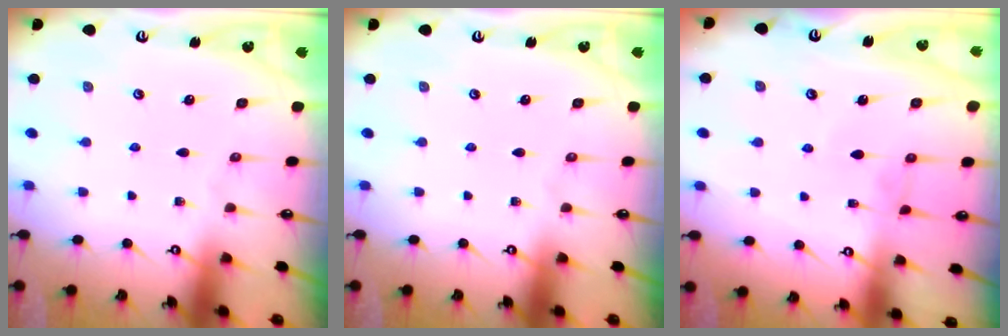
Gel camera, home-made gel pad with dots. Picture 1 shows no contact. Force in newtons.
{"total": 0.0}
{"total": 1.8, "press": 1.8, "slide": 0.2}